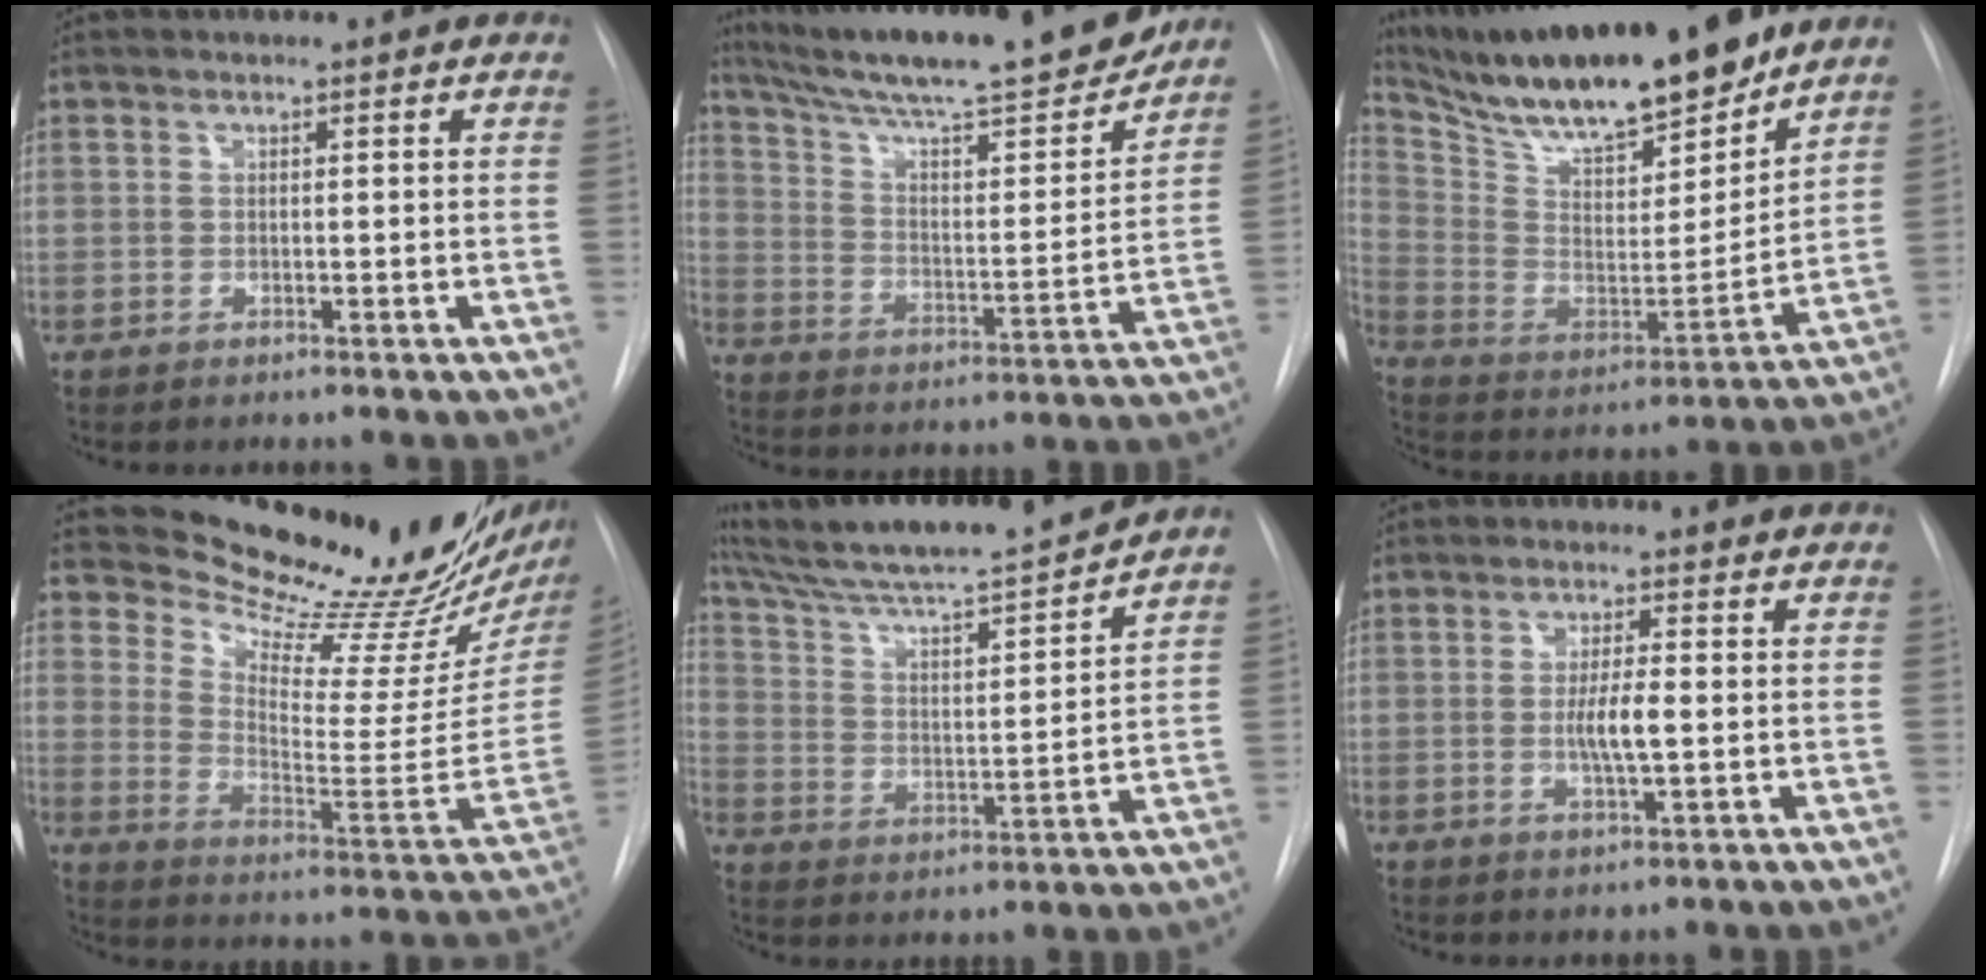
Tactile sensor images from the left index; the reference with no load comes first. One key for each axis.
{"total": 22.9, "fx": 20.1, "fy": 1.9, "fz": 10.8, "tx": -0.185, "ty": -0.020, "tz": 0.303}
{"total": 24.2, "fx": 20.2, "fy": 4.2, "fz": 12.6, "tx": -0.232, "ty": -0.014, "tz": 0.332}
{"total": 23.1, "fx": 21.0, "fy": 1.3, "fz": 9.6, "tx": -0.147, "ty": -0.117, "tz": 0.285}
{"total": 19.0, "fx": 17.2, "fy": 0.2, "fz": 8.0, "tx": -0.140, "ty": -0.009, "tz": 0.279}
{"total": 4.3, "fx": -0.5, "fy": 0.5, "fz": 4.3, "tx": -0.081, "ty": -0.008, "tz": -0.008}